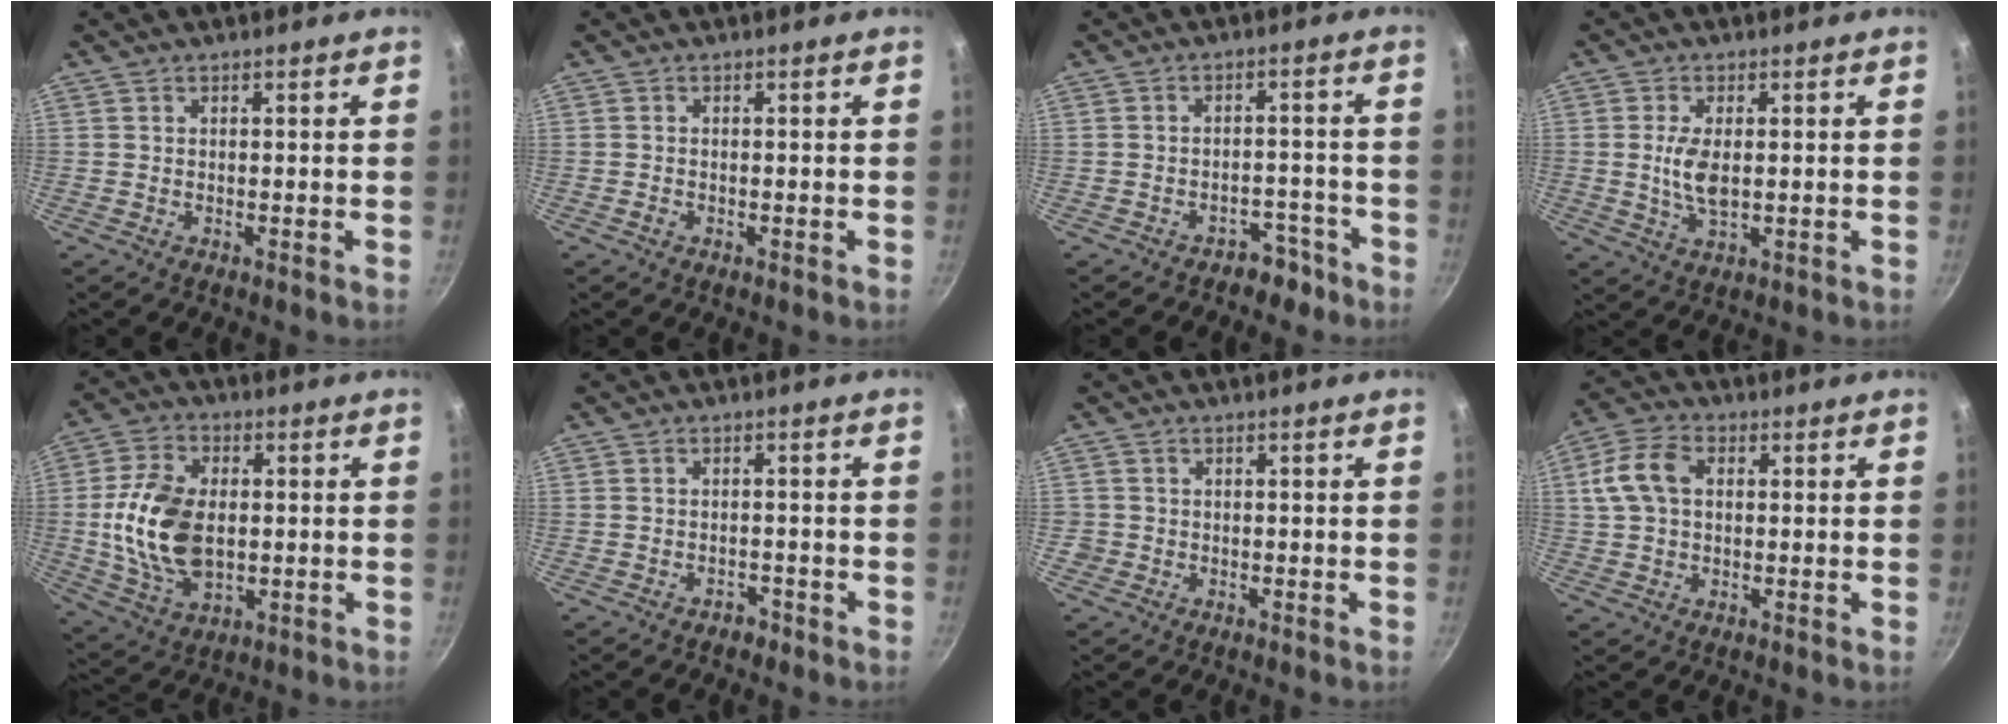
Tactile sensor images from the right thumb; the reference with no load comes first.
{"total": 0.7, "force": [-0.4, 0.5, 0.3], "torque": [-0.011, 0.003, -0.009]}
{"total": 4.5, "force": [-3.4, 2.7, 1.2], "torque": [0.016, 0.049, -0.032]}
{"total": 5.8, "force": [0.3, 2.8, 5.1], "torque": [-0.103, -0.005, 0.007]}
{"total": 15.8, "force": [-0.1, 10.1, 12.2], "torque": [-0.218, 0.002, 0.002]}
{"total": 1.7, "force": [-1.3, 0.9, 0.3], "torque": [0.009, 0.021, -0.012]}
{"total": 1.6, "force": [-0.4, 1.5, 0.2], "torque": [0.002, 0.007, -0.005]}
{"total": 8.8, "force": [1.4, 6.1, 6.2], "torque": [-0.116, 0.020, 0.016]}